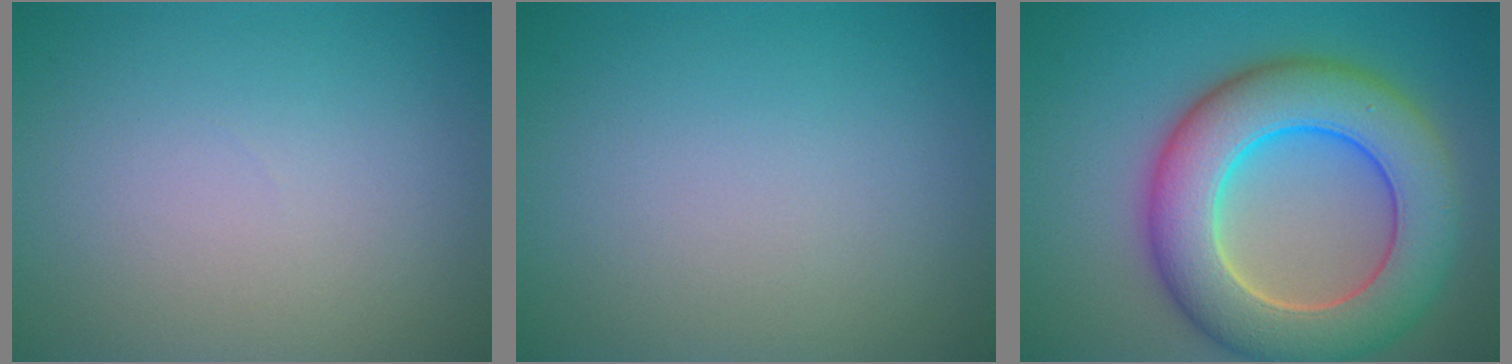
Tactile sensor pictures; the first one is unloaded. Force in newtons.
{"total": 0.0}
{"total": 10.8, "press": 10.7, "slide": 0.8}